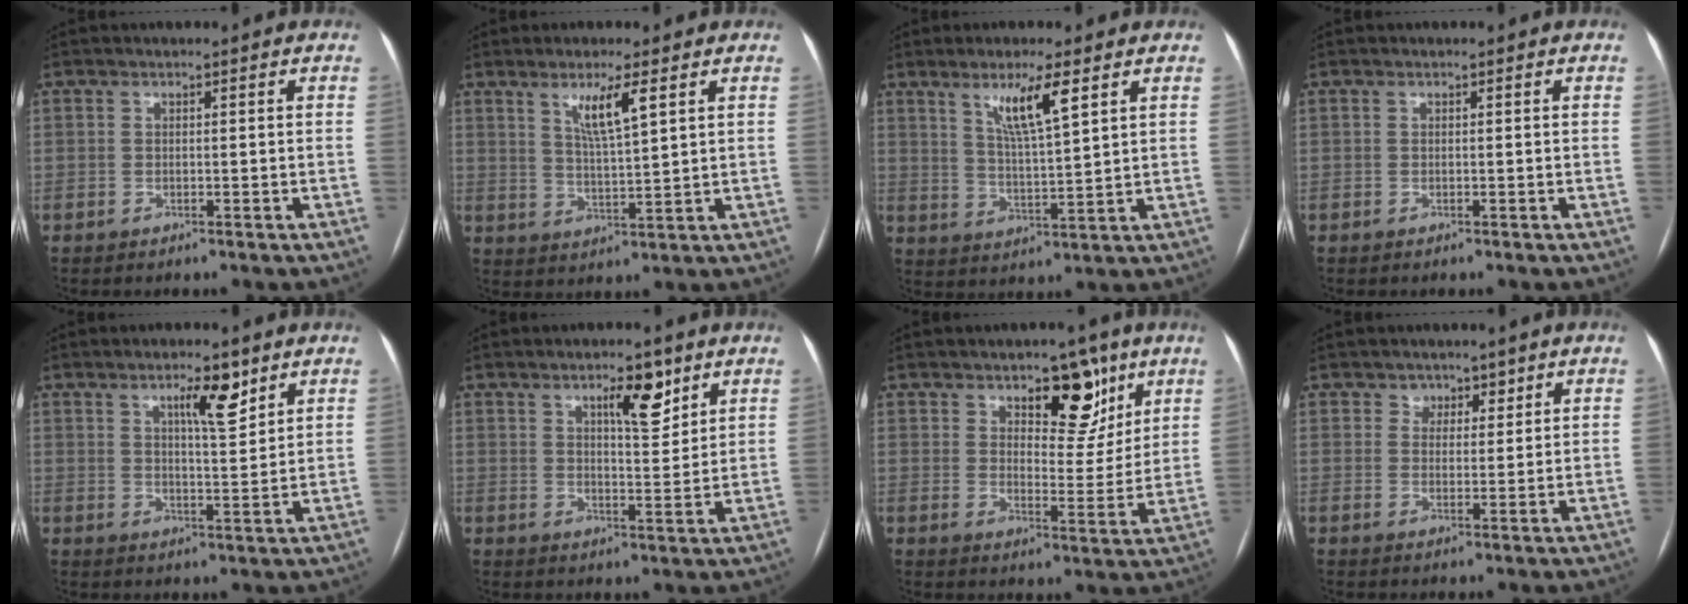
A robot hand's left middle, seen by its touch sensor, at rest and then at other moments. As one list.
[{"total": 5.8, "force": [3.0, 0.1, 5.0], "torque": [-0.094, -0.008, 0.056]}, {"total": 7.5, "force": [4.1, 0.3, 6.3], "torque": [-0.119, -0.009, 0.077]}, {"total": 0.0}, {"total": 6.0, "force": [3.7, 1.1, 4.6], "torque": [-0.077, -0.003, 0.059]}, {"total": 6.3, "force": [3.9, 1.7, 4.6], "torque": [-0.075, -0.002, 0.062]}, {"total": 9.1, "force": [5.7, 4.1, 5.7], "torque": [-0.067, -0.003, 0.086]}, {"total": 2.9, "force": [2.0, 2.0, 0.3], "torque": [0.003, 0.000, 0.029]}]